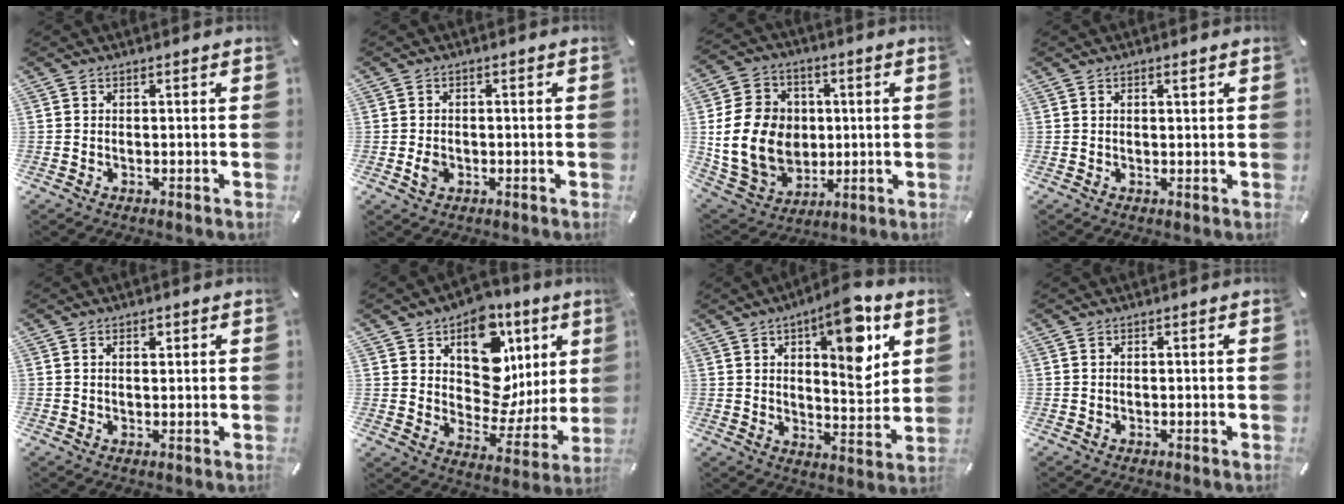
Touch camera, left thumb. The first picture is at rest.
{"total": 2.6, "force": [-0.6, 2.0, 1.6], "torque": [-0.037, 0.001, -0.012]}
{"total": 17.5, "force": [0.1, 14.7, 9.4], "torque": [-0.200, 0.007, 0.006]}
{"total": 1.3, "force": [0.6, 0.5, 1.1], "torque": [-0.022, 0.002, 0.010]}
{"total": 1.7, "force": [0.7, 0.9, 1.2], "torque": [-0.018, -0.001, 0.011]}
{"total": 16.2, "force": [6.6, 11.3, 9.6], "torque": [-0.115, -0.064, 0.115]}
{"total": 14.3, "force": [6.9, 5.9, 11.1], "torque": [-0.139, -0.040, 0.109]}
{"total": 0.0}